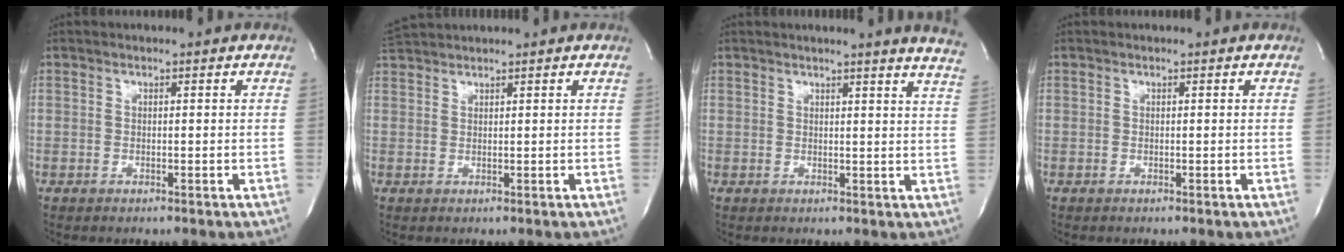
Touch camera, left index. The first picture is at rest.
{"total": 3.2, "force": [3.2, -0.4, 0.6], "torque": [-0.011, 0.025, 0.064]}
{"total": 10.2, "force": [9.4, -1.0, 3.9], "torque": [-0.050, -0.058, 0.082]}
{"total": 0.0}